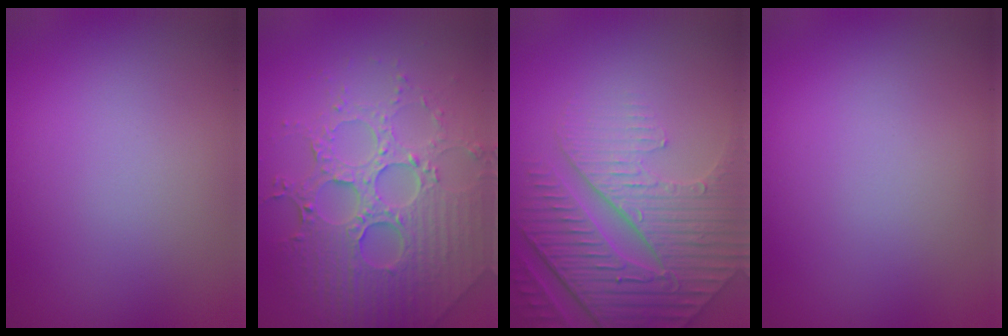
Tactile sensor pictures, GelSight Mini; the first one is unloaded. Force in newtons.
{"total": 7.4, "press": 5.5, "slide": 4.9}
{"total": 8.0, "press": 5.8, "slide": 5.5}
{"total": 0.0}